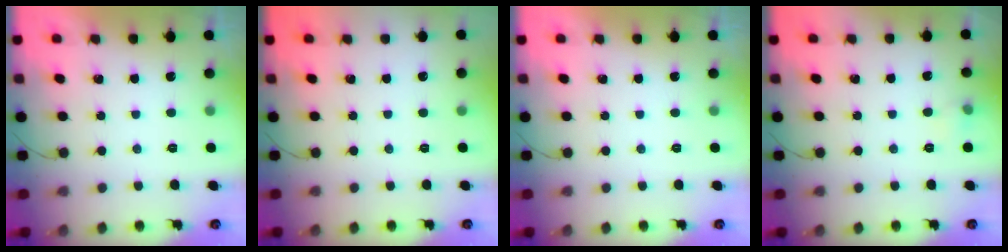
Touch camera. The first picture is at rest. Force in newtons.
{"total": 0.0}
{"total": 0.0}
{"total": 3.9, "press": 3.7, "slide": 1.2}